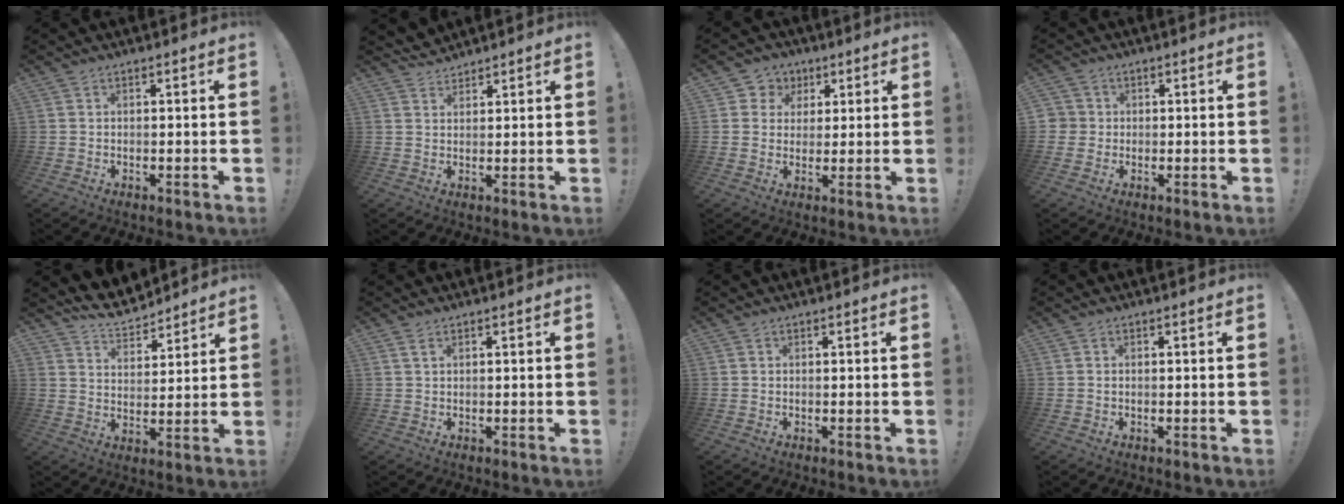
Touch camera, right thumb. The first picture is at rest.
{"total": 4.0, "force": [3.7, 1.5, 0.4], "torque": [-0.010, -0.019, 0.070]}
{"total": 6.4, "force": [1.5, 6.1, 0.9], "torque": [-0.019, -0.007, 0.032]}
{"total": 3.1, "force": [0.2, 3.0, 0.6], "torque": [-0.010, 0.004, 0.003]}
{"total": 8.5, "force": [7.8, 2.8, 1.8], "torque": [-0.046, -0.056, 0.147]}
{"total": 1.8, "force": [0.8, 0.6, 1.4], "torque": [-0.037, 0.006, 0.017]}
{"total": 0.0}
{"total": 0.0}